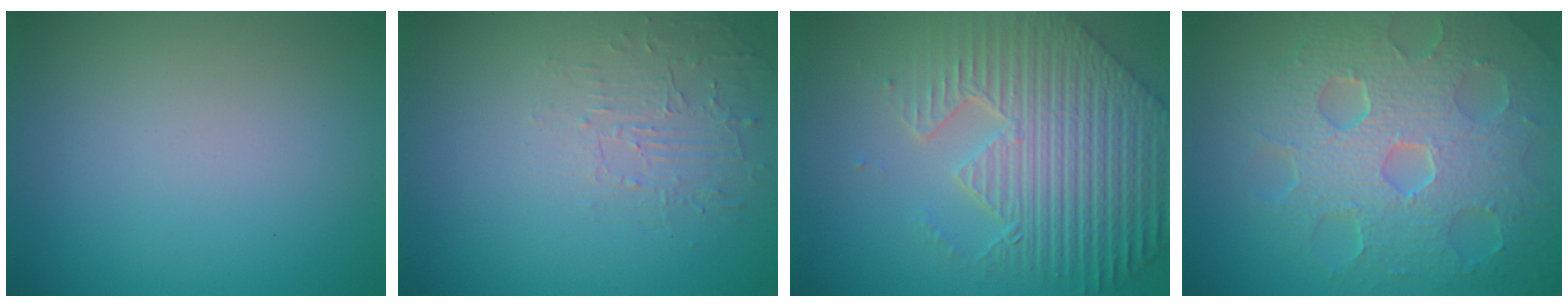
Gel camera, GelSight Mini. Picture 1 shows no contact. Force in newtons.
{"total": 1.8, "press": 0.7, "slide": 1.7}
{"total": 9.2, "press": 6.5, "slide": 6.5}
{"total": 8.7, "press": 6.1, "slide": 6.1}